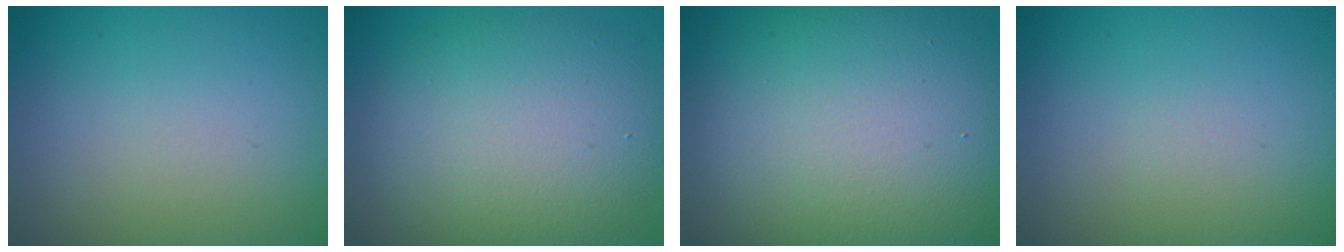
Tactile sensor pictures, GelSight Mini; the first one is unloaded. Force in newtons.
{"total": 8.8, "press": 8.8, "slide": 0.5}
{"total": 15.5, "press": 15.5, "slide": 0.9}
{"total": 0.0}